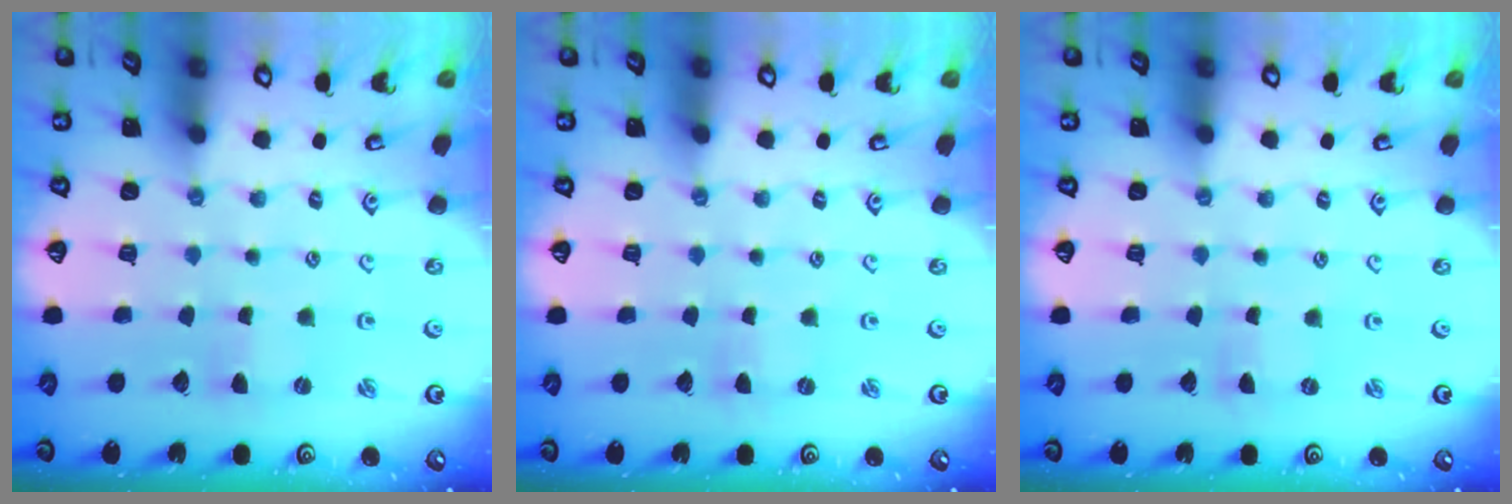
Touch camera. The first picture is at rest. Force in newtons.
{"total": 0.0}
{"total": 0.0}